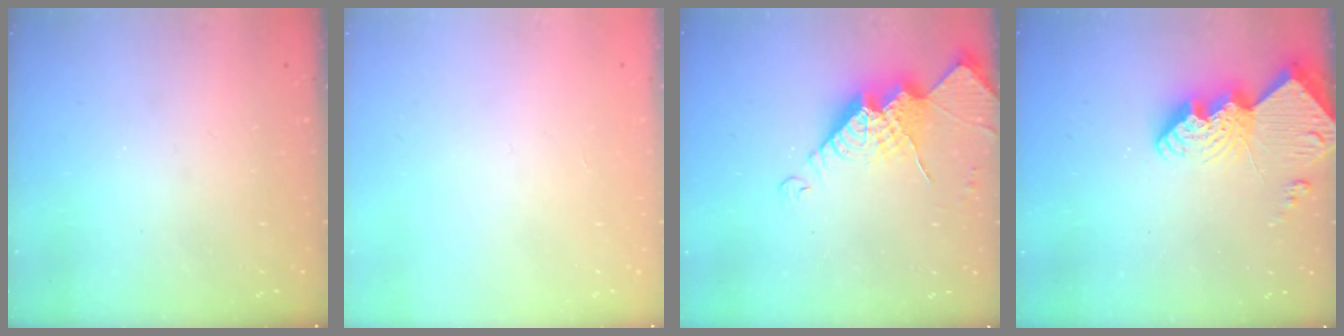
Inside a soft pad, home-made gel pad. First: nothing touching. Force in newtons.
{"total": 0.0}
{"total": 16.0, "press": 16.0, "slide": 1.5}
{"total": 13.1, "press": 13.0, "slide": 0.8}